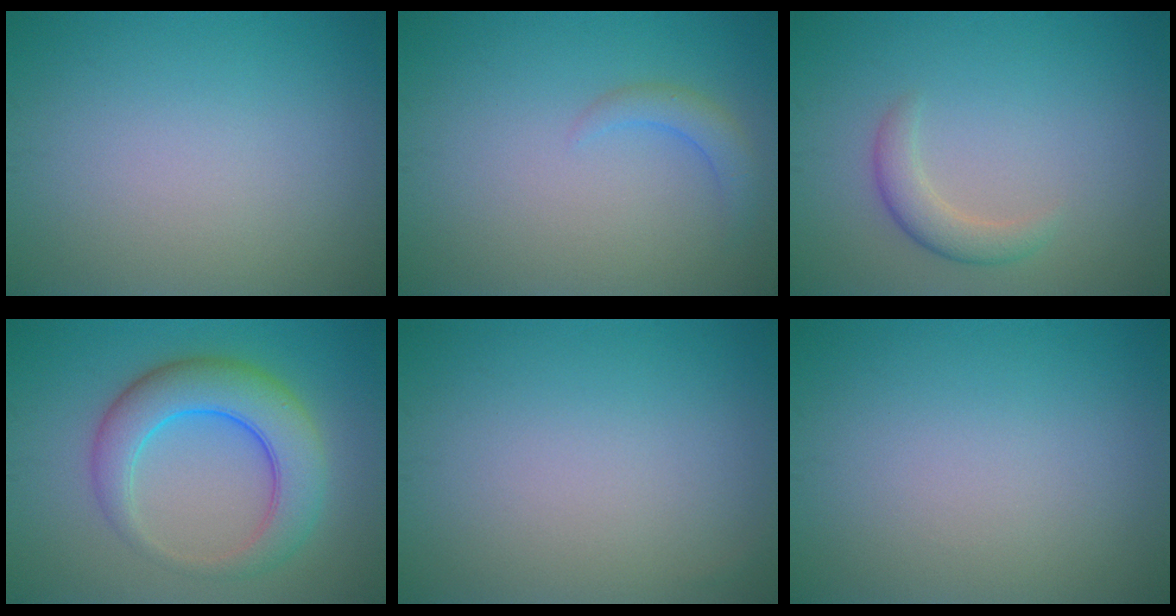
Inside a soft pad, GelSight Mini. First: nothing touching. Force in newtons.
{"total": 1.8, "press": 1.8, "slide": 0.3}
{"total": 2.3, "press": 2.3, "slide": 0.2}
{"total": 6.7, "press": 6.7, "slide": 0.2}
{"total": 0.0}
{"total": 0.0}